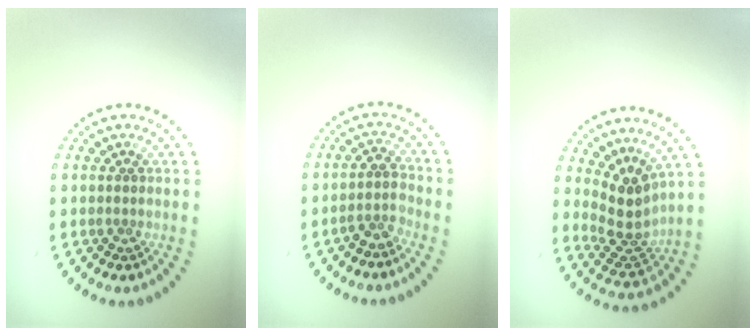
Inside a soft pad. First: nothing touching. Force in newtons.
{"total": 1.9, "press": 1.5, "slide": 1.2}
{"total": 3.5, "press": 2.6, "slide": 2.3}